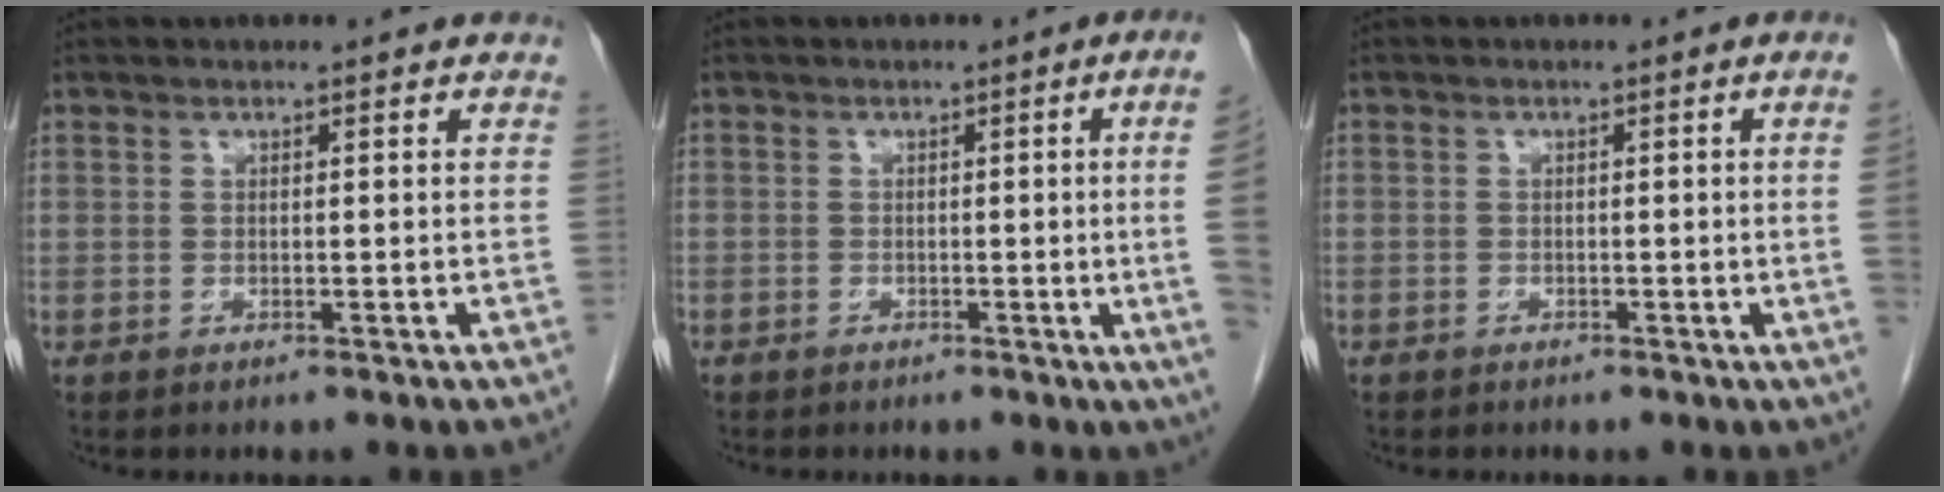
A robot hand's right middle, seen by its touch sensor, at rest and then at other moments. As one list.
[{"total": 6.7, "force": [-0.7, -2.0, 6.4], "torque": [-0.054, -0.009, -0.013]}, {"total": 1.9, "force": [-0.4, -0.6, 1.7], "torque": [-0.019, 0.000, -0.008]}]